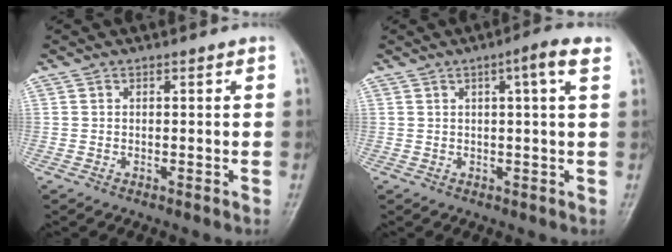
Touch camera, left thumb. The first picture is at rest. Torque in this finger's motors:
{"motor_torque": [-0.03, 0.06, 0.21, 0.45, 0.12]}